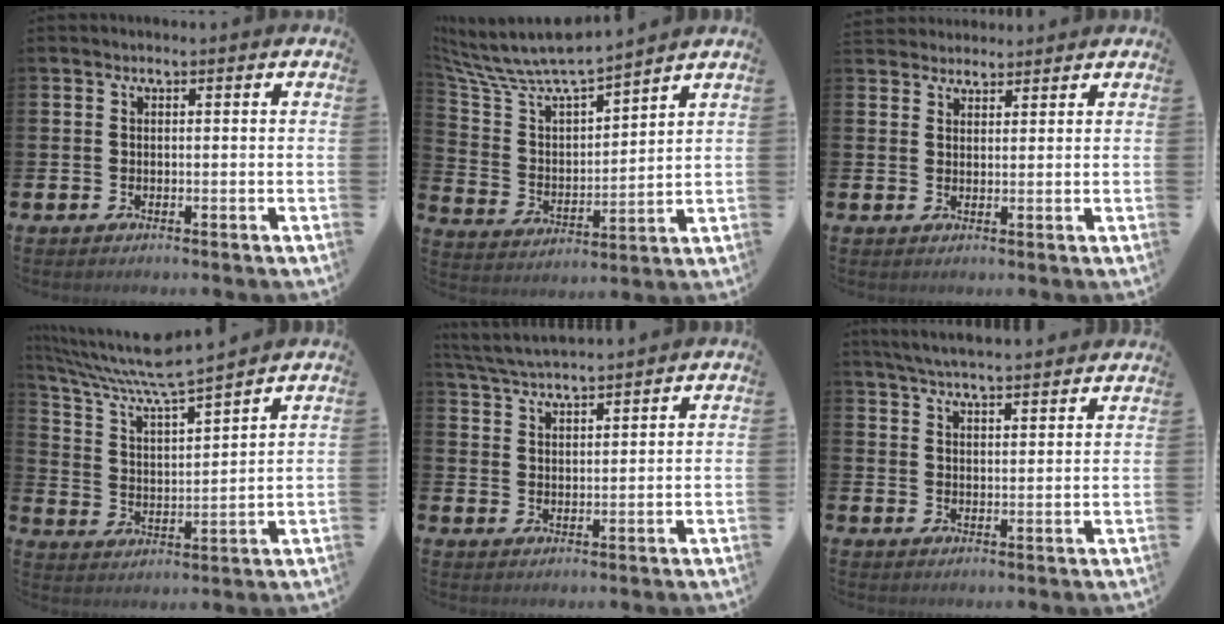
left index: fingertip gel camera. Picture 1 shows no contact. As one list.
[{"total": 9.1, "force": [8.6, 1.4, 2.5], "torque": [-0.093, -0.065, 0.149]}, {"total": 2.8, "force": [2.7, 0.9, -0.2], "torque": [0.001, -0.009, 0.049]}, {"total": 8.4, "force": [7.9, 0.1, 3.1], "torque": [-0.093, -0.053, 0.132]}, {"total": 4.4, "force": [4.4, 0.0, 0.6], "torque": [-0.027, -0.025, 0.078]}, {"total": 5.5, "force": [5.4, 0.0, 1.0], "torque": [-0.035, -0.028, 0.097]}]